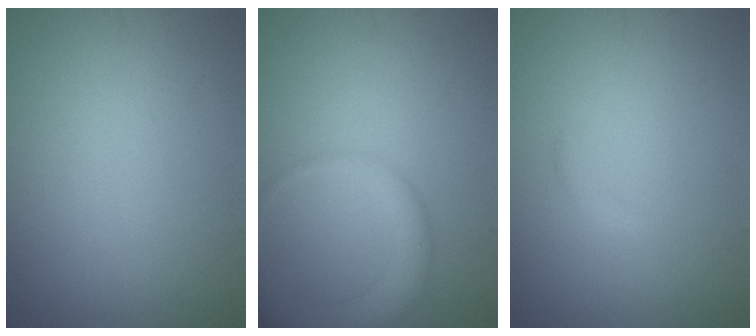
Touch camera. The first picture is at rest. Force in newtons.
{"total": 4.3, "press": 4.3, "slide": 0.5}
{"total": 0.6, "press": 0.6, "slide": 0.0}